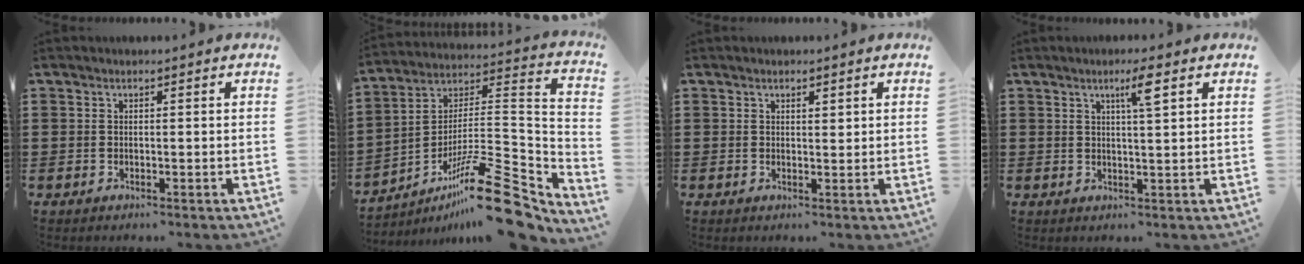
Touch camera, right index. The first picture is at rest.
{"total": 18.0, "force": [-11.8, 4.4, 12.9], "torque": [-0.193, 0.044, -0.203]}
{"total": 1.0, "force": [0.8, 0.4, 0.5], "torque": [-0.010, 0.003, 0.015]}
{"total": 3.6, "force": [2.0, 0.0, 3.0], "torque": [-0.048, -0.006, 0.027]}